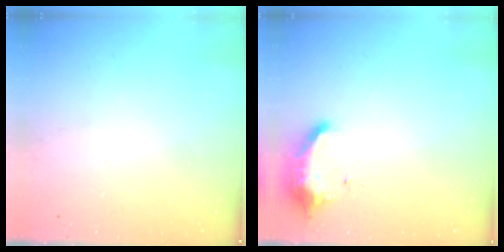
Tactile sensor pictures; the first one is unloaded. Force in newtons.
{"total": 9.1, "press": 8.7, "slide": 2.6}